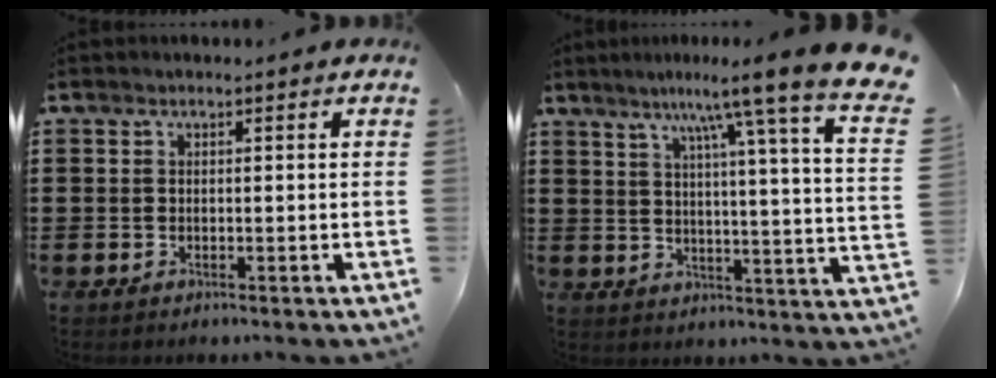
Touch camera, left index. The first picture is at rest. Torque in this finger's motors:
{"motor_torque": [1.40, -0.73, 0.98, 0.21]}